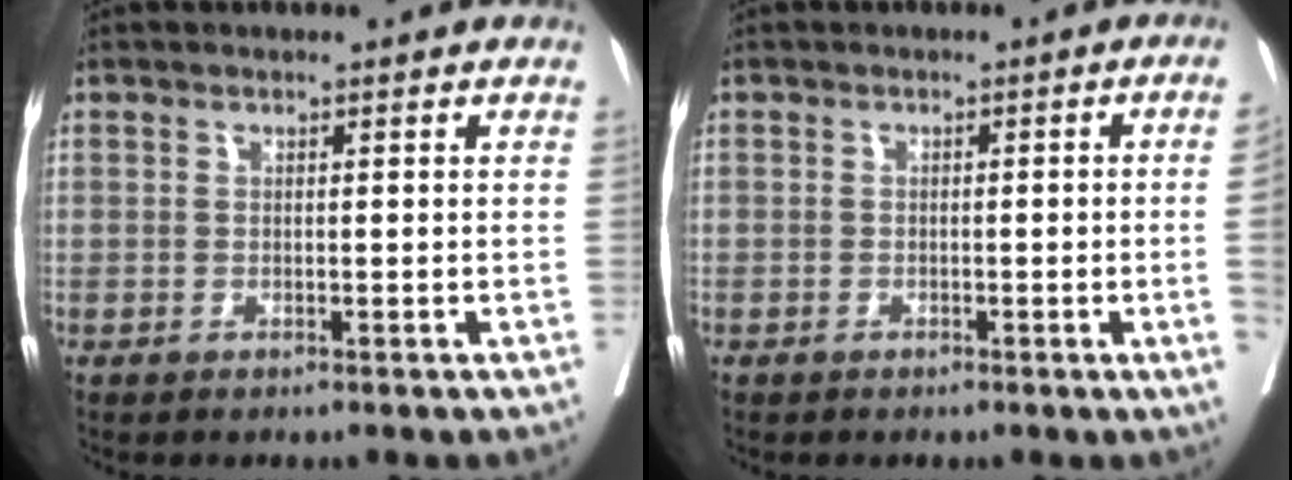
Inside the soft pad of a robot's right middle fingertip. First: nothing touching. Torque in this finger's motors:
{"motor_torque": [-0.45, -0.70, -1.05, -0.21]}